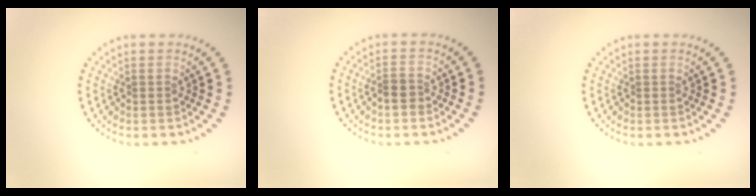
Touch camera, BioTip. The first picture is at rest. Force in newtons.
{"total": 1.6, "press": 1.4, "slide": 0.7}
{"total": 0.0}